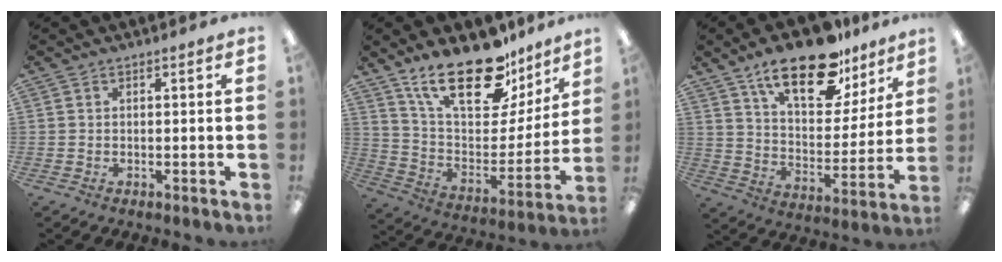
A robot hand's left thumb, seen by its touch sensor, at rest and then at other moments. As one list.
[{"total": 23.8, "force": [17.1, 9.9, 13.2], "torque": [-0.217, -0.110, 0.301]}, {"total": 21.5, "force": [14.8, 9.2, 12.6], "torque": [-0.201, -0.083, 0.253]}]